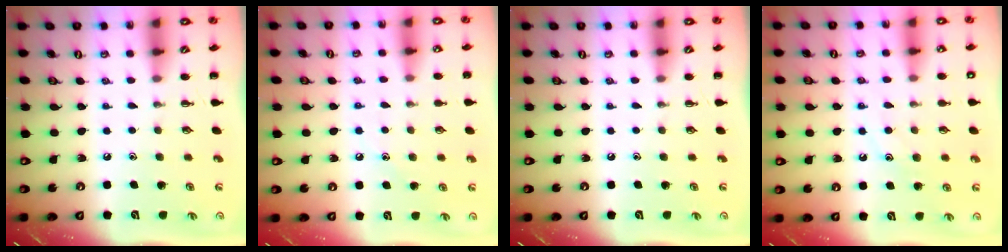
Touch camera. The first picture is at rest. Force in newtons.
{"total": 7.5, "press": 7.3, "slide": 2.0}
{"total": 0.0}
{"total": 9.5, "press": 9.5, "slide": 1.3}